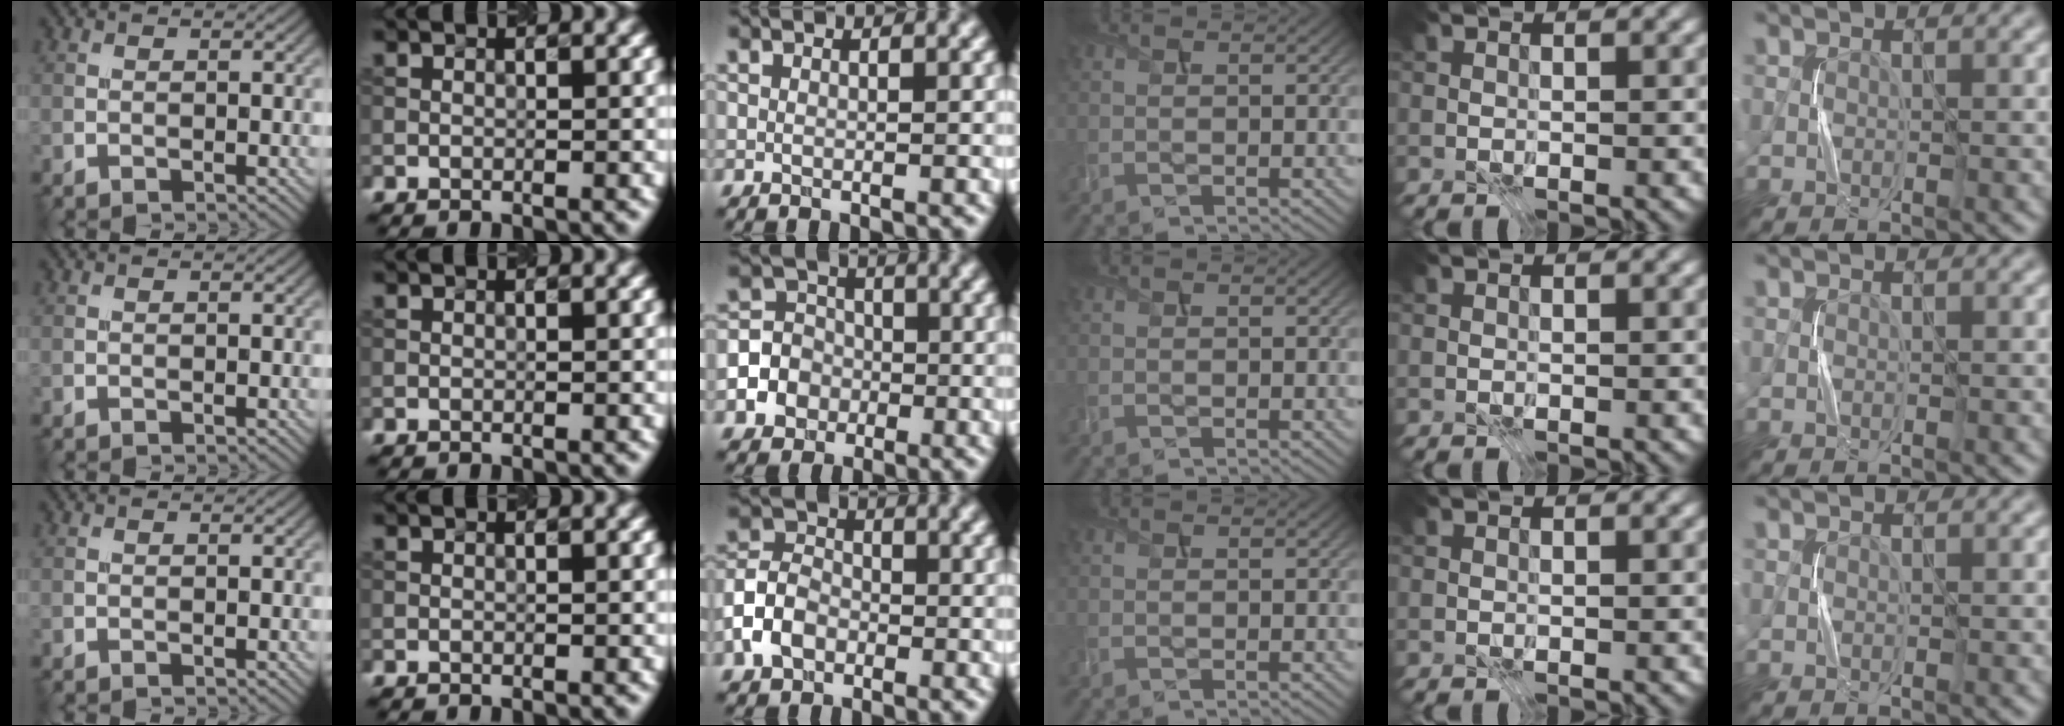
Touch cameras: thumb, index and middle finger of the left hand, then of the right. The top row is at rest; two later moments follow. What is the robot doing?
{"motion": "press", "object": "stapler"}